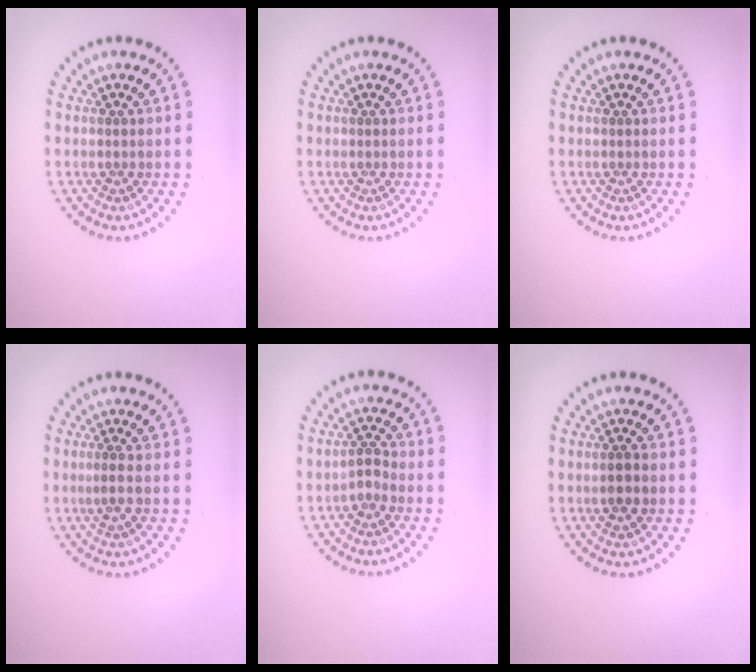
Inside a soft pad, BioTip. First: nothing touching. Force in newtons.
{"total": 0.0}
{"total": 0.0}
{"total": 1.2, "press": 1.0, "slide": 0.7}
{"total": 1.2, "press": 0.9, "slide": 0.8}
{"total": 1.6, "press": 1.5, "slide": 0.3}